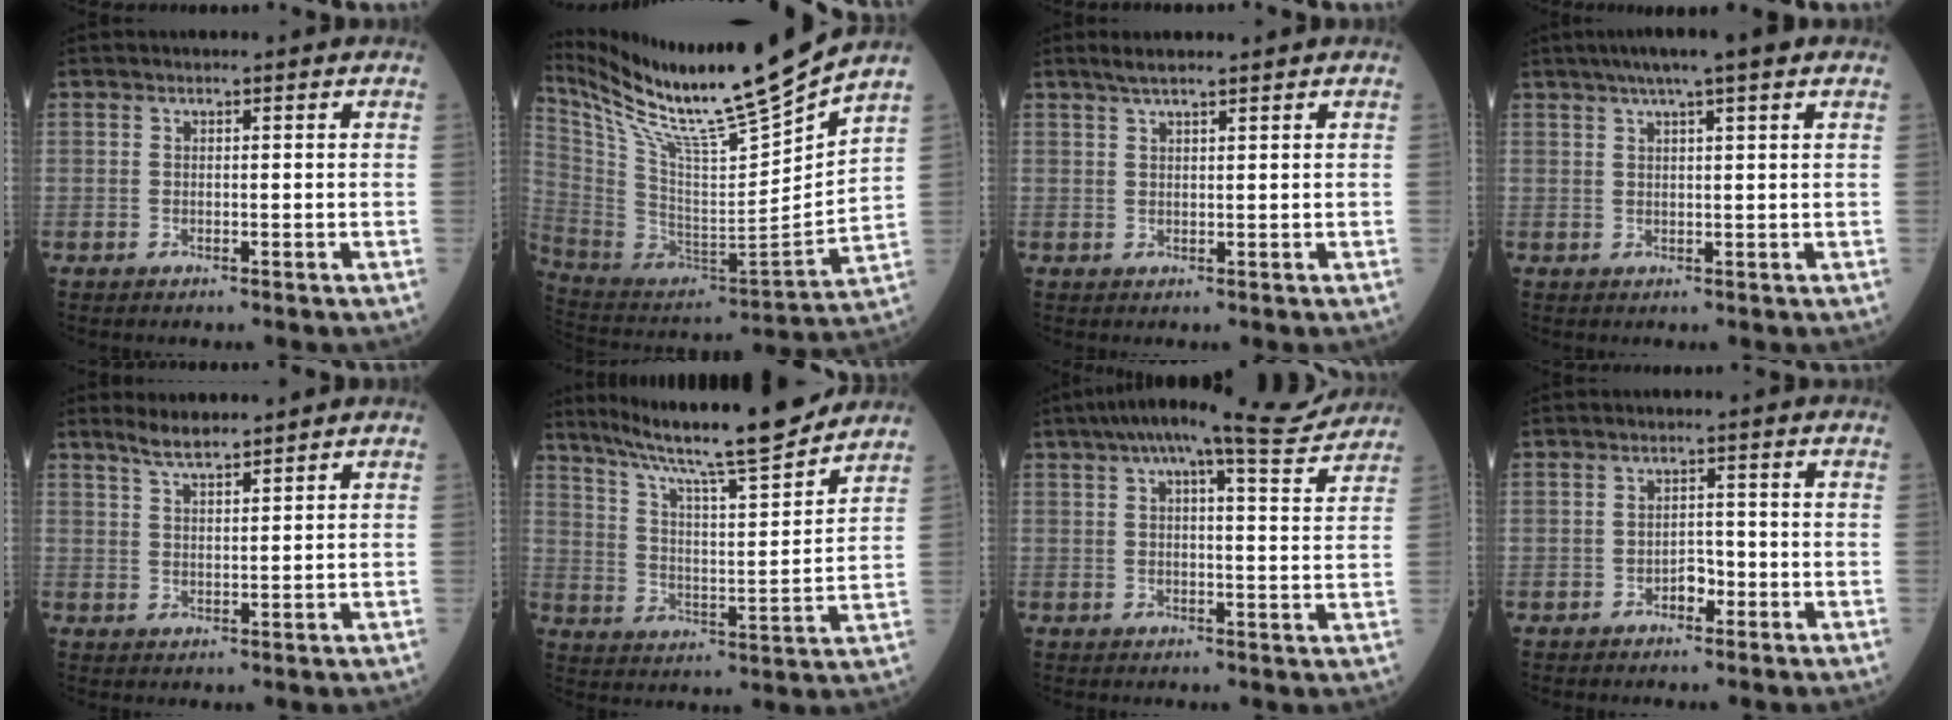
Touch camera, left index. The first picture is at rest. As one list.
[{"total": 23.5, "force": [19.8, -1.3, 12.7], "torque": [-0.234, -0.052, 0.345]}, {"total": 4.0, "force": [3.3, 0.2, 2.3], "torque": [-0.042, 0.020, 0.060]}, {"total": 7.7, "force": [5.5, 0.2, 5.4], "torque": [-0.084, 0.032, 0.082]}, {"total": 3.8, "force": [3.4, 0.3, 1.5], "torque": [-0.037, 0.004, 0.069]}, {"total": 19.5, "force": [16.7, 0.9, 10.1], "torque": [-0.169, 0.000, 0.261]}, {"total": 13.2, "force": [11.2, 1.4, 6.8], "torque": [-0.114, 0.018, 0.146]}, {"total": 2.0, "force": [-1.3, 1.1, 1.0], "torque": [-0.012, 0.002, -0.023]}]